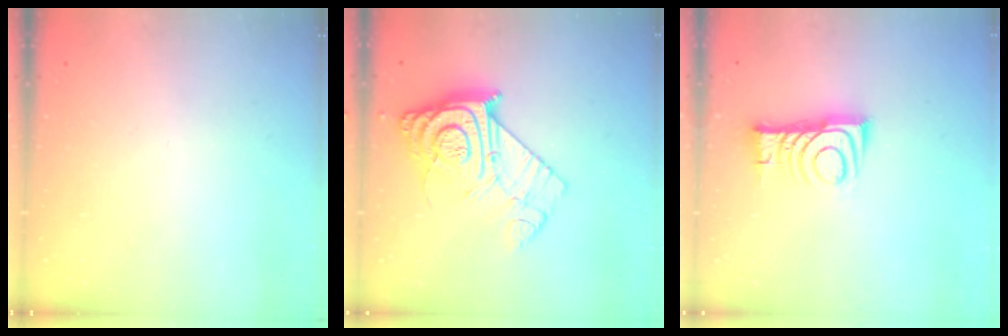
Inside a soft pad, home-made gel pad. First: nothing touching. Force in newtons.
{"total": 14.9, "press": 14.8, "slide": 1.0}
{"total": 10.1, "press": 10.1, "slide": 0.3}